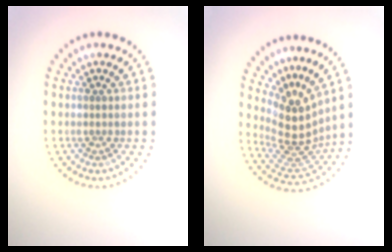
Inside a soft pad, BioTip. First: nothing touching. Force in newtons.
{"total": 4.5, "press": 3.3, "slide": 3.1}